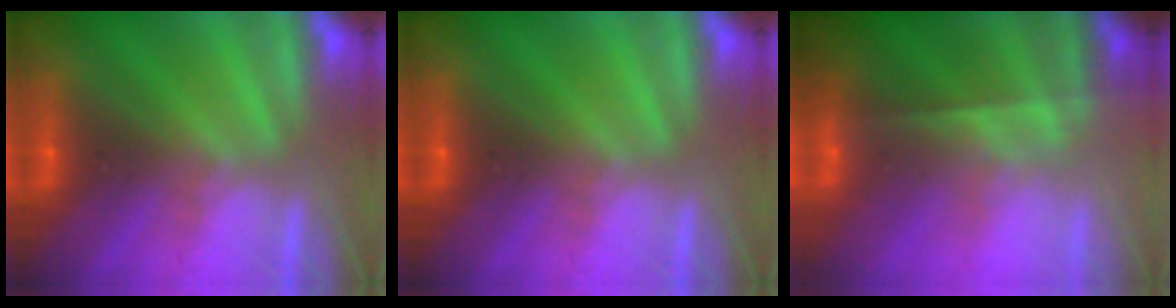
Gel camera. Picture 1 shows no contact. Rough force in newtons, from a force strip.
{"total": 0.0}
{"total": 8.9}